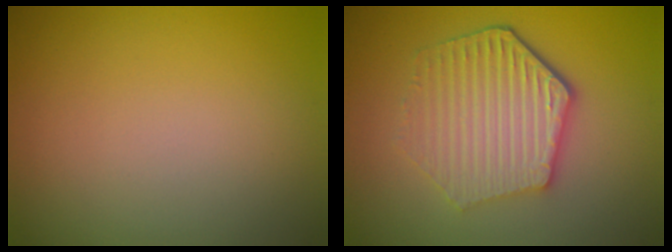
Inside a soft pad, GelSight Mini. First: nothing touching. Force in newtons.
{"total": 5.6, "press": 4.4, "slide": 3.5}